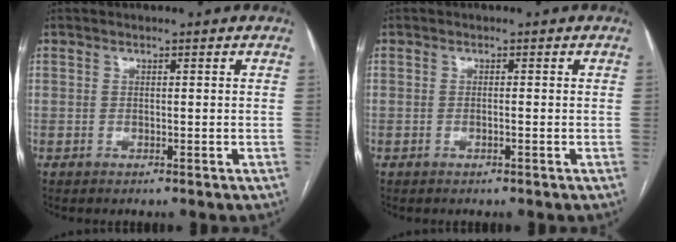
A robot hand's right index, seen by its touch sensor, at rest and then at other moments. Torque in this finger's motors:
{"motor_torque": [-0.10, 0.09, -0.04, 0.00]}